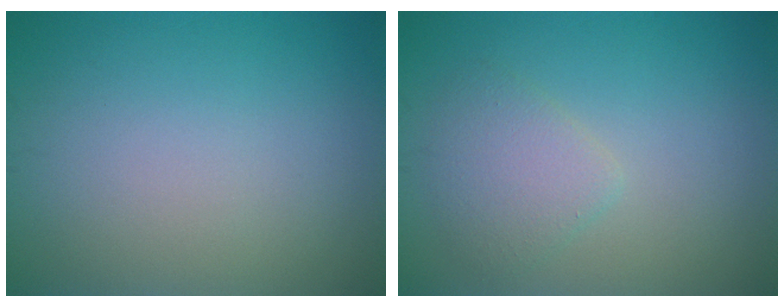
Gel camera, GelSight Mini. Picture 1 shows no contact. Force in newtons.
{"total": 2.5, "press": 2.5, "slide": 0.2}